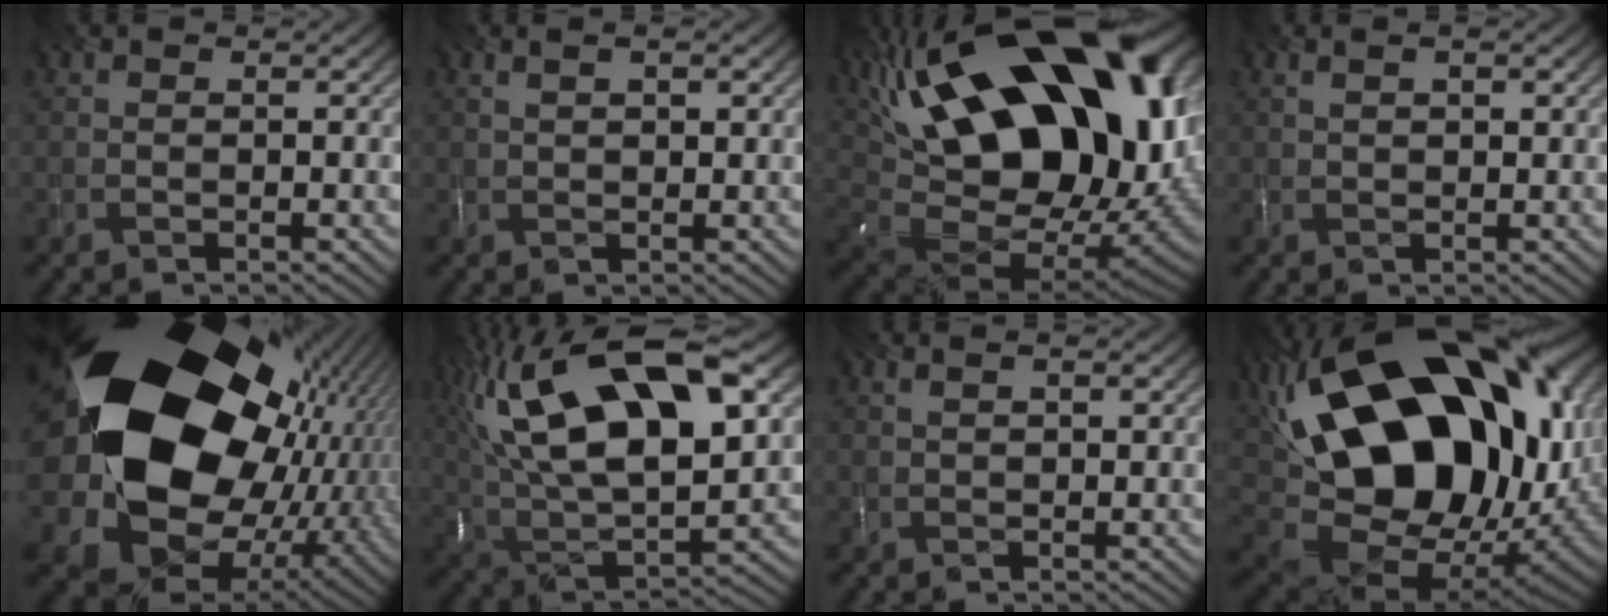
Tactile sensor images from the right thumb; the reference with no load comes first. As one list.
[{"total": 3.1, "force": [1.4, 1.0, 2.6], "torque": [-0.047, 0.002, 0.035]}, {"total": 23.0, "force": [6.7, 12.2, 18.4], "torque": [-0.353, 0.026, 0.125]}, {"total": 2.7, "force": [1.3, 0.9, 2.2], "torque": [-0.041, 0.002, 0.032]}, {"total": 23.9, "force": [3.5, 18.8, 14.3], "torque": [-0.319, -0.084, 0.091]}, {"total": 20.1, "force": [7.5, 9.7, 15.9], "torque": [-0.325, 0.040, 0.129]}, {"total": 2.3, "force": [1.1, 0.8, 1.9], "torque": [-0.036, 0.002, 0.027]}, {"total": 23.1, "force": [5.1, 14.1, 17.5], "torque": [-0.354, -0.001, 0.108]}]